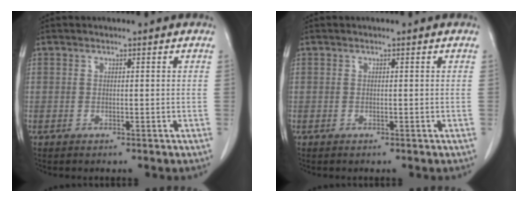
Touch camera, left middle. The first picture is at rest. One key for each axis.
{"total": 0.0}